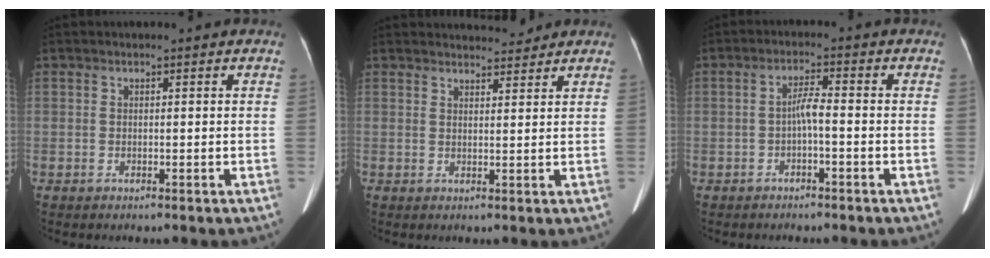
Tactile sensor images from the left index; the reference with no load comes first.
{"total": 4.2, "force": [4.1, 0.8, 0.6], "torque": [-0.008, 0.005, 0.053]}
{"total": 2.8, "force": [-1.0, 0.3, 2.6], "torque": [-0.046, 0.007, -0.017]}